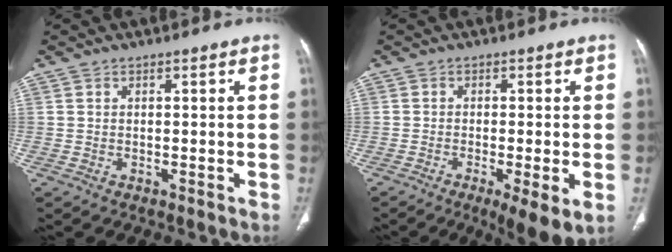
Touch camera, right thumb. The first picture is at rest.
{"total": 7.7, "force": [-2.9, 1.6, 7.0], "torque": [-0.107, -0.018, -0.045]}